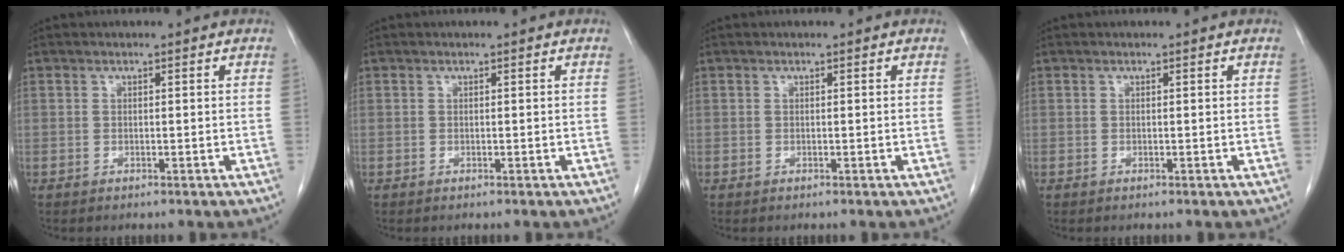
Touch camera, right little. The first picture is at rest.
{"total": 0.0}
{"total": 0.0}
{"total": 0.0}